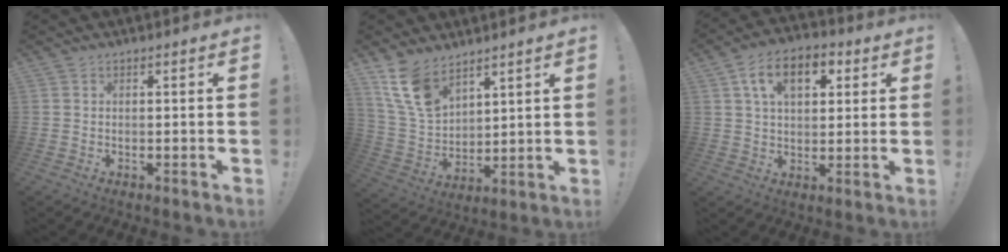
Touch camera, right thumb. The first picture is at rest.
{"total": 12.9, "force": [9.1, 6.9, 6.2], "torque": [-0.127, -0.051, 0.179]}
{"total": 12.5, "force": [4.9, 7.6, 8.7], "torque": [-0.128, 0.004, 0.086]}